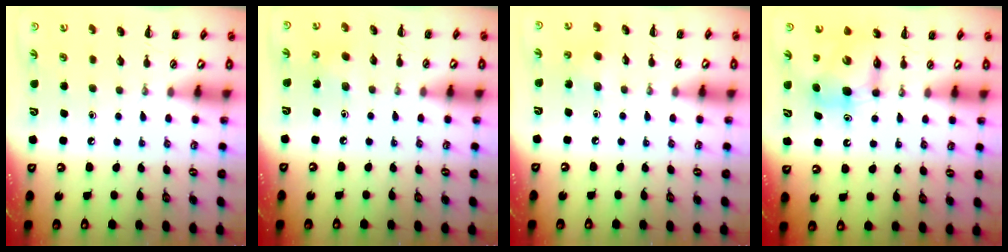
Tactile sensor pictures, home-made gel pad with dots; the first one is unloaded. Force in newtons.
{"total": 1.9, "press": 1.8, "slide": 0.7}
{"total": 2.8, "press": 2.7, "slide": 0.7}
{"total": 7.3, "press": 7.3, "slide": 0.4}